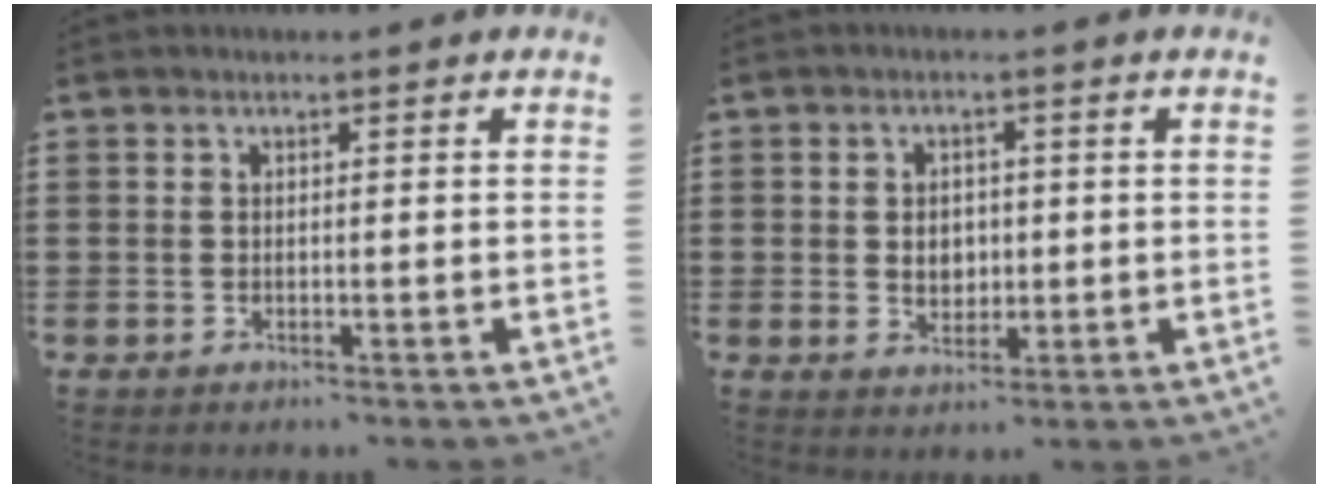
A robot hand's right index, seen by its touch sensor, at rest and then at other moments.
{"total": 3.3, "force": [-0.1, 2.6, 2.1], "torque": [-0.040, 0.003, -0.005]}